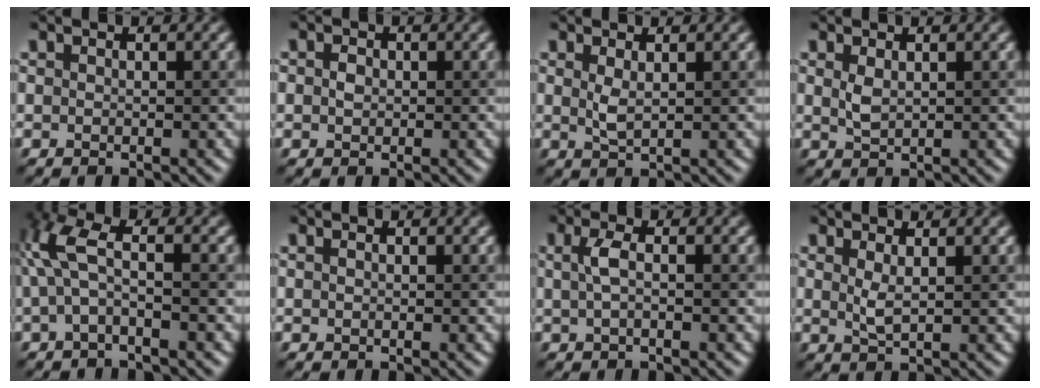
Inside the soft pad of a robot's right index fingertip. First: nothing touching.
{"total": 0.8, "force": [0.0, 0.7, 0.4], "torque": [-0.008, 0.008, 0.001]}
{"total": 1.3, "force": [0.5, 0.3, 1.1], "torque": [-0.025, 0.003, 0.015]}
{"total": 1.2, "force": [0.5, 0.5, 0.9], "torque": [-0.025, 0.005, 0.017]}
{"total": 3.8, "force": [0.1, 1.0, 3.7], "torque": [-0.086, 0.019, -0.004]}
{"total": 0.0}
{"total": 1.4, "force": [0.1, 0.3, 1.4], "torque": [-0.033, 0.010, 0.004]}
{"total": 1.3, "force": [0.5, 0.3, 1.2], "torque": [-0.026, 0.003, 0.014]}